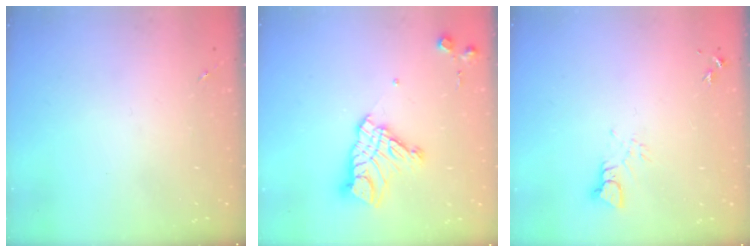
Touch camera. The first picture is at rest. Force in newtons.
{"total": 14.5, "press": 14.5, "slide": 1.3}
{"total": 3.2, "press": 3.2, "slide": 0.2}